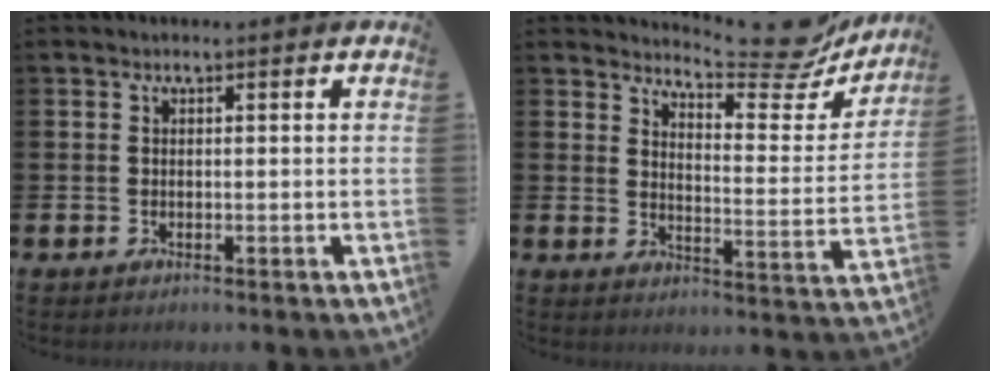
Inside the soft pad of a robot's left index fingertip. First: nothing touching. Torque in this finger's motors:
{"motor_torque": [0.94, -1.20, 0.09, 0.04]}